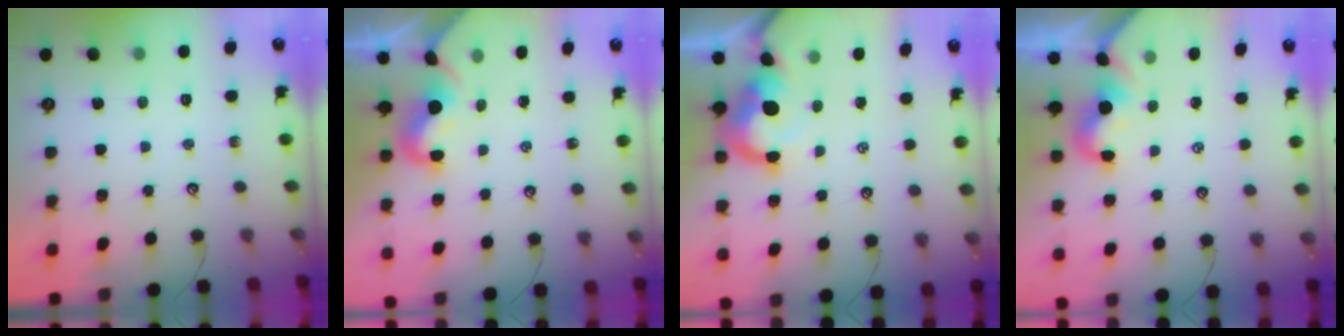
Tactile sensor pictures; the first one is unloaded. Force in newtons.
{"total": 1.7, "press": 1.7, "slide": 0.2}
{"total": 3.6, "press": 3.4, "slide": 1.2}
{"total": 1.2, "press": 1.2, "slide": 0.2}